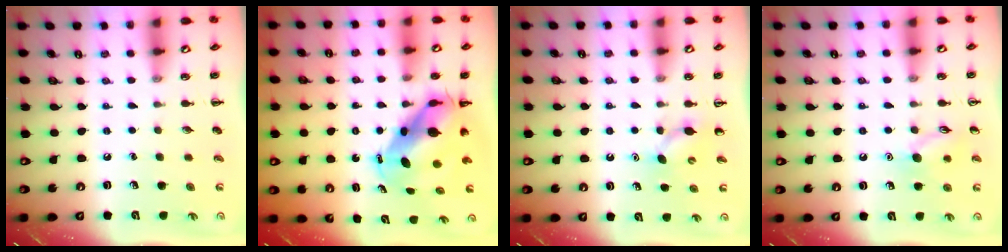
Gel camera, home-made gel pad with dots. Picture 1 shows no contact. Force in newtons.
{"total": 8.7, "press": 8.3, "slide": 2.5}
{"total": 4.6, "press": 4.3, "slide": 1.5}
{"total": 9.2, "press": 9.2, "slide": 0.8}